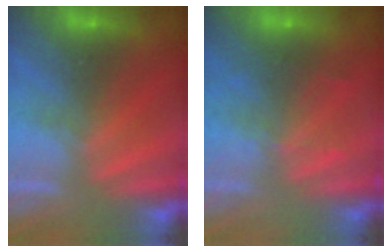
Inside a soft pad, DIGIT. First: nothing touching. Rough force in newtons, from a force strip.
{"total": 2.3}